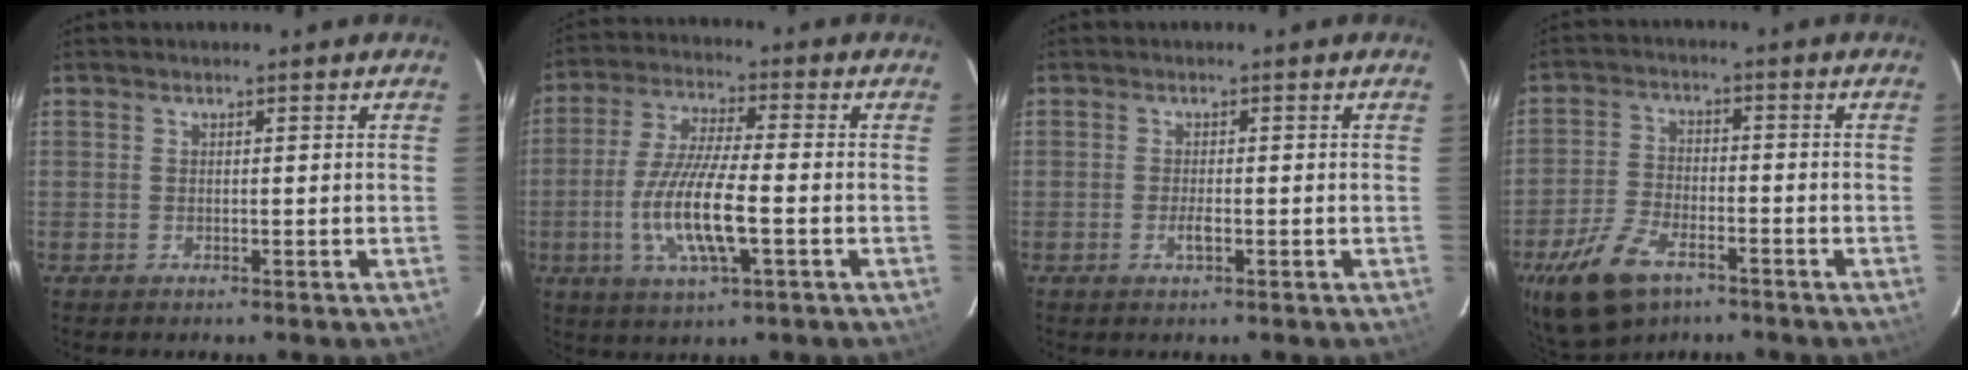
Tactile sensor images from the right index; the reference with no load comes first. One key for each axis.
{"total": 12.5, "fx": -3.2, "fy": 2.6, "fz": 11.8, "tx": -0.242, "ty": -0.009, "tz": -0.064}
{"total": 1.9, "fx": -0.7, "fy": 0.6, "fz": 1.6, "tx": -0.033, "ty": -0.002, "tz": -0.013}
{"total": 11.8, "fx": -7.3, "fy": 6.0, "fz": 7.0, "tx": -0.168, "ty": -0.011, "tz": -0.137}